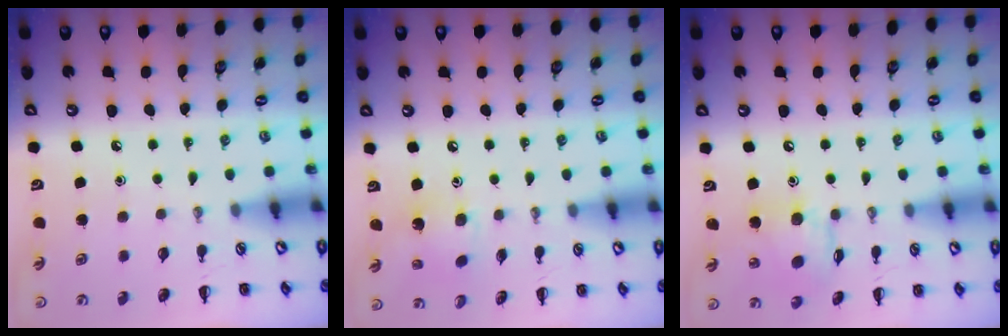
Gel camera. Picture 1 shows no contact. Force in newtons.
{"total": 3.3, "press": 3.2, "slide": 0.6}
{"total": 10.7, "press": 10.6, "slide": 1.4}